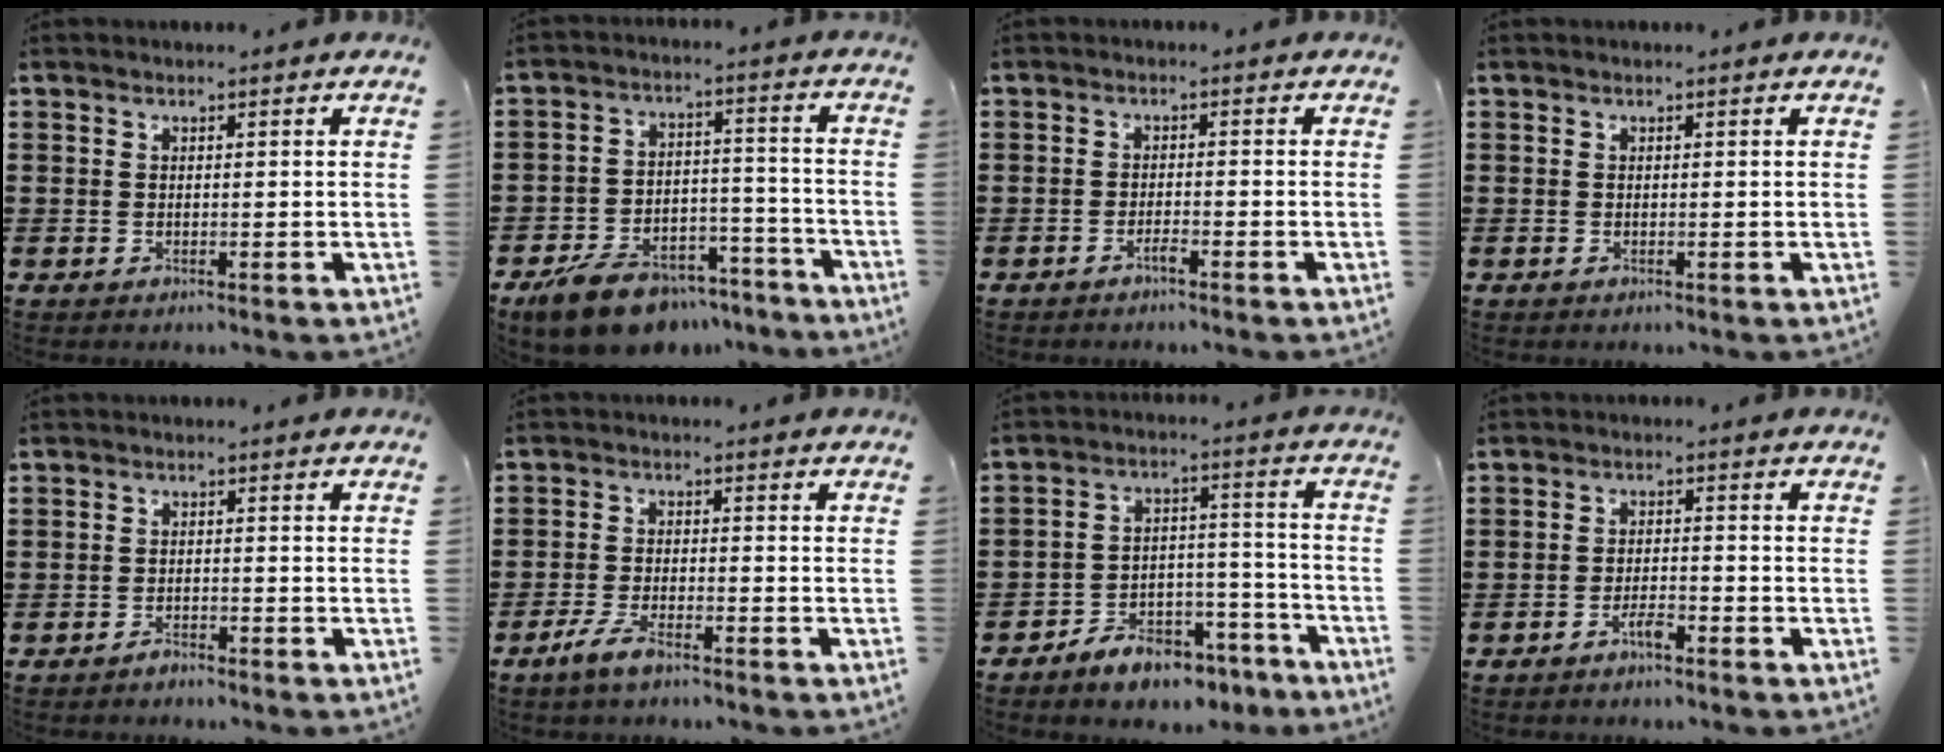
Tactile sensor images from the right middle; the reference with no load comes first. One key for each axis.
{"total": 8.8, "fx": -7.5, "fy": 3.5, "fz": 3.1, "tx": -0.058, "ty": 0.032, "tz": -0.141}
{"total": 1.6, "fx": -1.3, "fy": 0.1, "fz": 1.0, "tx": -0.019, "ty": -0.003, "tz": -0.024}
{"total": 0.0}
{"total": 1.3, "fx": -1.2, "fy": 0.3, "fz": 0.3, "tx": -0.010, "ty": -0.002, "tz": -0.024}
{"total": 3.9, "fx": -2.8, "fy": 1.0, "fz": 2.5, "tx": -0.062, "ty": 0.000, "tz": -0.058}
{"total": 6.3, "fx": -5.8, "fy": 1.9, "fz": 1.4, "tx": -0.017, "ty": 0.025, "tz": -0.111}
{"total": 2.8, "fx": -2.1, "fy": 0.6, "fz": 1.7, "tx": -0.037, "ty": 0.003, "tz": -0.042}